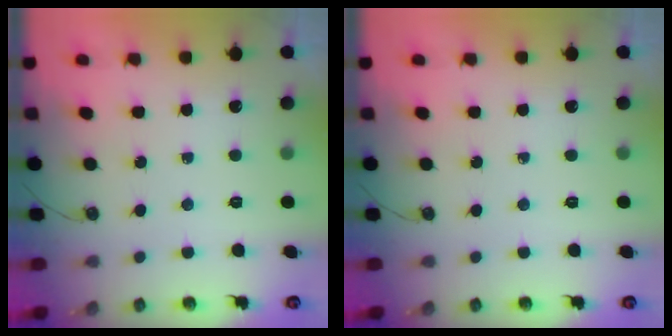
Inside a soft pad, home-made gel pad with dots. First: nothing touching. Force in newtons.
{"total": 0.0}